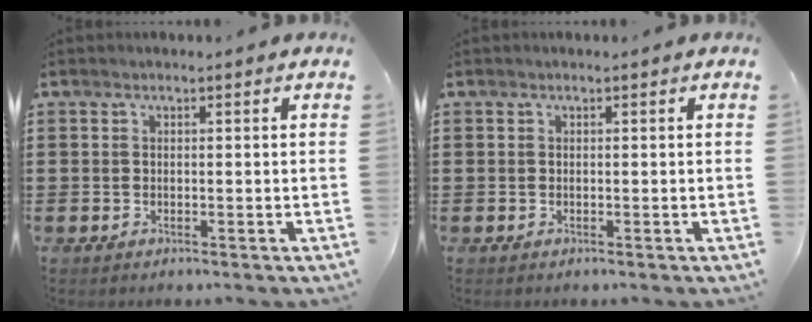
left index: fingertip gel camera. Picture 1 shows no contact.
{"total": 0.0}